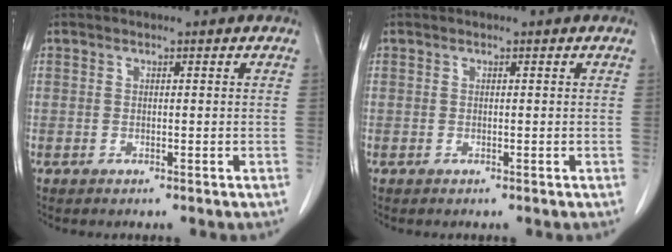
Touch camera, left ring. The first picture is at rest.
{"total": 0.0}